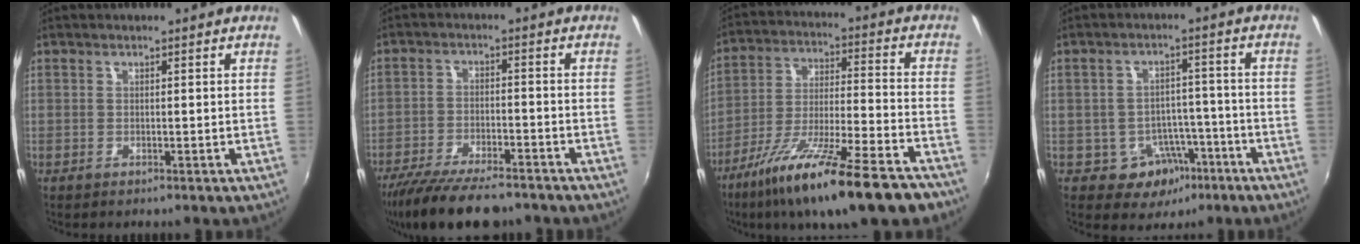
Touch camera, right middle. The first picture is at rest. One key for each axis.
{"total": 14.5, "fx": -11.9, "fy": 3.7, "fz": 7.4, "tx": -0.158, "ty": -0.032, "tz": -0.195}
{"total": 21.8, "fx": -15.4, "fy": 3.2, "fz": 15.1, "tx": -0.271, "ty": -0.054, "tz": -0.248}
{"total": 7.4, "fx": -3.9, "fy": 5.9, "fz": 2.2, "tx": -0.042, "ty": 0.024, "tz": -0.037}